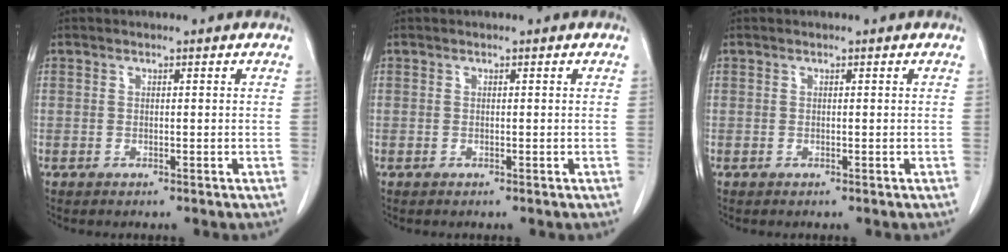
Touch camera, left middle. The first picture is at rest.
{"total": 0.0}
{"total": 0.0}